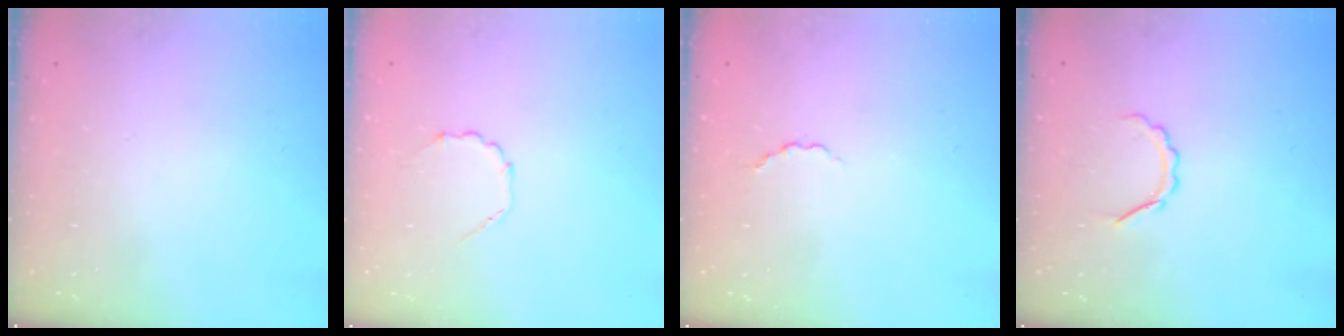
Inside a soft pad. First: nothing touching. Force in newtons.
{"total": 3.4, "press": 3.1, "slide": 1.3}
{"total": 2.2, "press": 2.0, "slide": 0.8}
{"total": 3.7, "press": 3.7, "slide": 0.5}